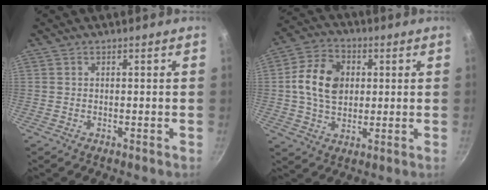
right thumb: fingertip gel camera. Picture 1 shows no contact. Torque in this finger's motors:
{"motor_torque": [2.36, 2.65, 1.61, -0.72, 0.31]}